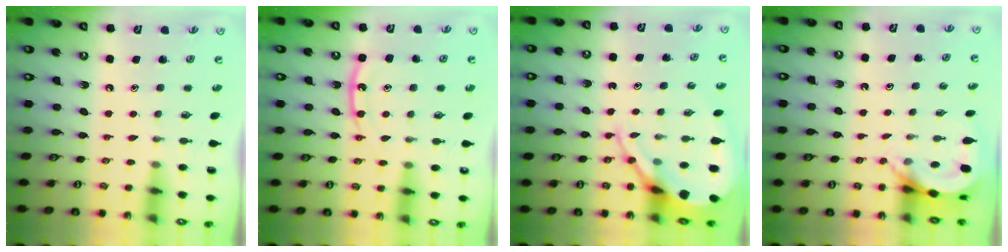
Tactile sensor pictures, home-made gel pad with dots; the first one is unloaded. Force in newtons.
{"total": 10.9, "press": 10.9, "slide": 0.9}
{"total": 8.8, "press": 8.7, "slide": 0.9}
{"total": 5.1, "press": 5.1, "slide": 0.2}